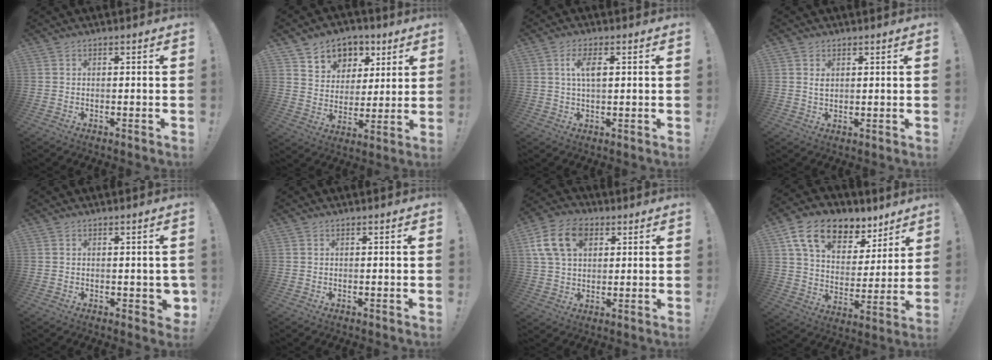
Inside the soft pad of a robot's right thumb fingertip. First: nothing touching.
{"total": 8.9, "force": [4.8, 7.3, 1.7], "torque": [-0.015, -0.045, 0.095]}
{"total": 5.4, "force": [1.3, 2.2, 4.7], "torque": [-0.077, 0.003, 0.019]}
{"total": 2.0, "force": [1.1, 1.3, 1.1], "torque": [-0.008, -0.007, 0.017]}
{"total": 2.6, "force": [-0.2, 1.8, 1.9], "torque": [-0.017, 0.003, 0.000]}
{"total": 0.0}
{"total": 14.8, "force": [5.8, 10.3, 9.0], "torque": [-0.161, -0.010, 0.112]}
{"total": 16.5, "force": [10.5, 9.4, 8.6], "torque": [-0.150, -0.057, 0.193]}